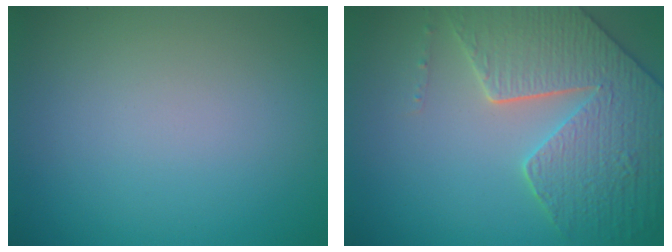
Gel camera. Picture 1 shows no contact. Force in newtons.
{"total": 7.0, "press": 5.9, "slide": 3.9}